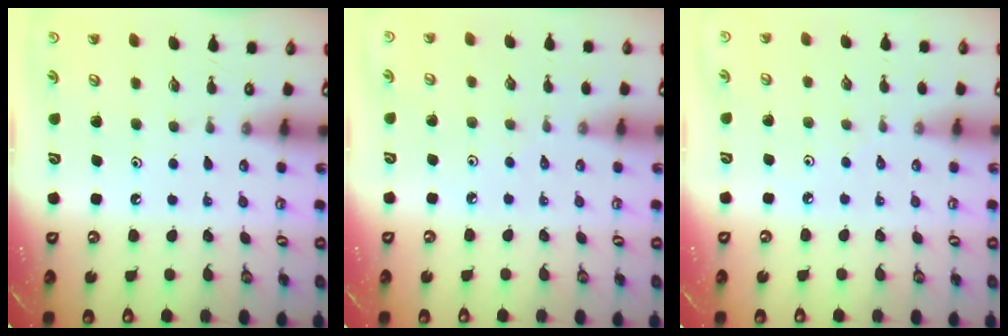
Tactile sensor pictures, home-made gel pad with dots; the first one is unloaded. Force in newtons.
{"total": 1.7, "press": 1.6, "slide": 0.4}
{"total": 1.9, "press": 1.8, "slide": 0.4}